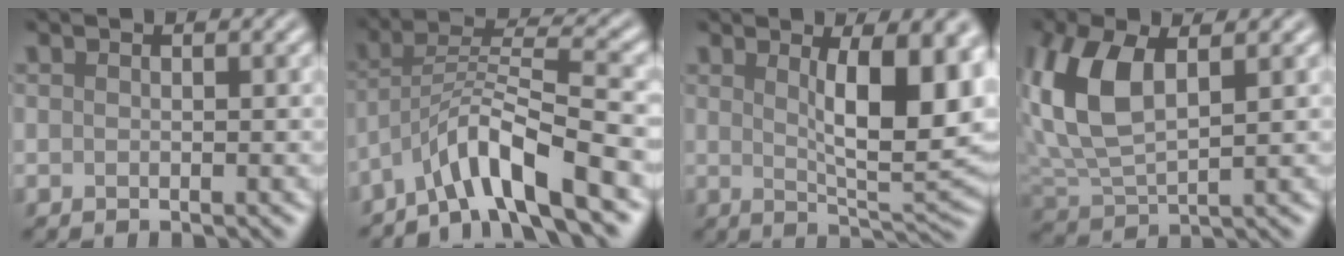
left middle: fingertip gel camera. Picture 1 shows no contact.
{"total": 7.2, "force": [-4.8, 1.1, 5.2], "torque": [-0.083, 0.019, -0.087]}
{"total": 9.2, "force": [2.1, 2.5, 8.5], "torque": [-0.115, -0.001, 0.044]}
{"total": 6.8, "force": [2.1, 3.3, 5.6], "torque": [-0.137, 0.011, 0.046]}